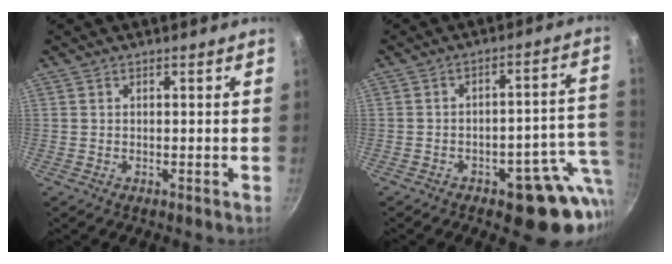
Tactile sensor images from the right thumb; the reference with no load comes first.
{"total": 14.4, "force": [-4.7, 7.4, 11.4], "torque": [-0.067, 0.038, -0.052]}